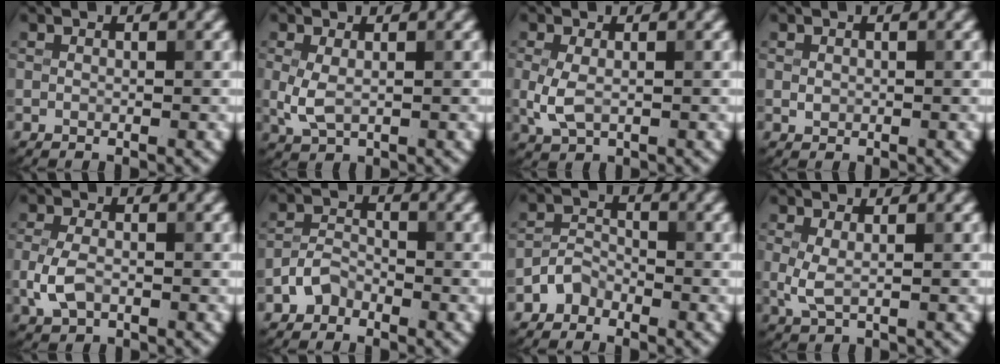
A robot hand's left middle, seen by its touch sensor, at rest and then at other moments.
{"total": 2.3, "force": [0.1, 1.2, 1.9], "torque": [-0.047, -0.001, 0.004]}
{"total": 2.5, "force": [-0.1, 1.5, 2.1], "torque": [-0.051, -0.003, 0.001]}
{"total": 0.7, "force": [0.1, 0.6, 0.3], "torque": [-0.004, -0.002, 0.002]}
{"total": 2.9, "force": [-0.7, 1.8, 2.2], "torque": [-0.051, -0.003, -0.017]}
{"total": 2.1, "force": [-1.5, 1.3, 0.7], "torque": [-0.011, 0.009, -0.034]}
{"total": 2.0, "force": [-1.5, 1.2, 0.4], "torque": [-0.004, 0.011, -0.033]}
{"total": 1.8, "force": [0.3, 0.6, 1.6], "torque": [-0.040, -0.002, 0.006]}